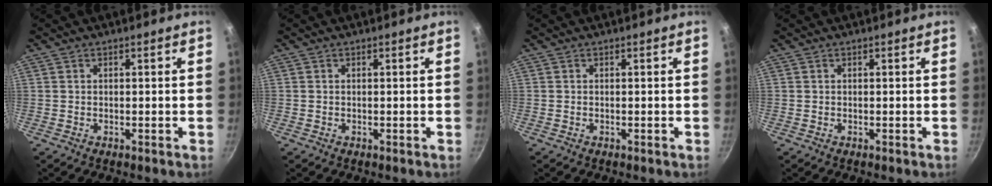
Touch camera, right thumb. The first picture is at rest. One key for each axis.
{"total": 0.0}
{"total": 0.0}
{"total": 0.0}